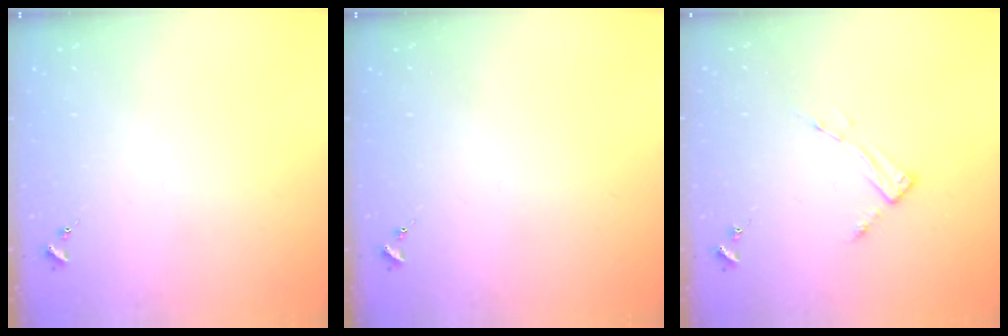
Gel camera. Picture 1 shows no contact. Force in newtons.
{"total": 0.0}
{"total": 4.4, "press": 4.4, "slide": 0.2}